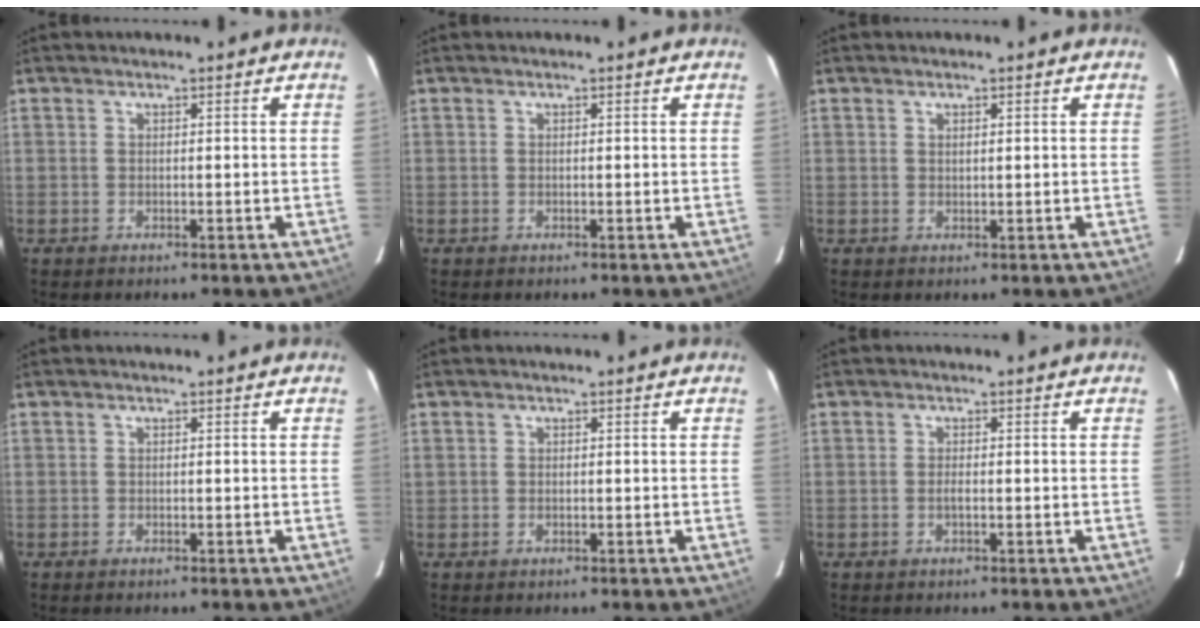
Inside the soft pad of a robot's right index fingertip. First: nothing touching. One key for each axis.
{"total": 0.0}
{"total": 0.8, "fx": 0.5, "fy": 0.3, "fz": 0.5, "tx": -0.009, "ty": 0.002, "tz": 0.010}
{"total": 0.0}
{"total": 0.5, "fx": -0.1, "fy": 0.5, "fz": 0.2, "tx": -0.002, "ty": 0.000, "tz": -0.002}
{"total": 0.8, "fx": -0.3, "fy": 0.2, "fz": 0.7, "tx": -0.015, "ty": -0.001, "tz": -0.006}